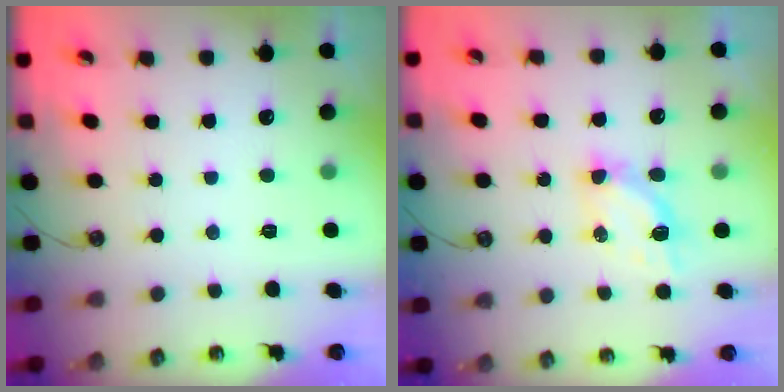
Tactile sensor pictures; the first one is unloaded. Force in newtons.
{"total": 5.5, "press": 5.5, "slide": 0.3}